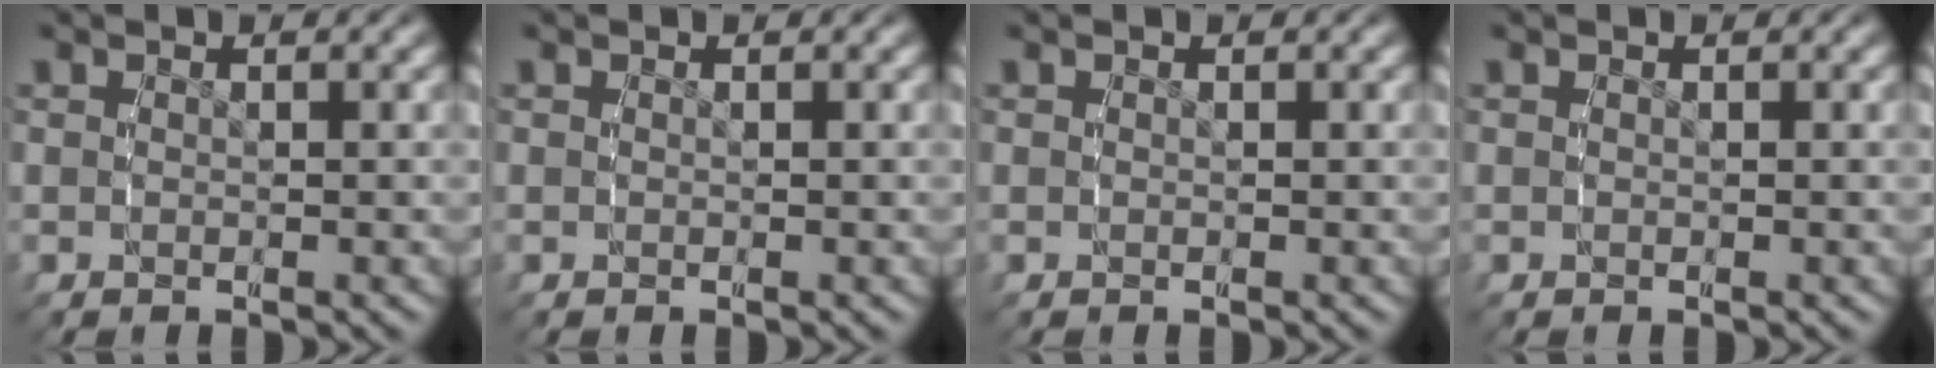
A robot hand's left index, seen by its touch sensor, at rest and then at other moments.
{"total": 0.0}
{"total": 0.0}
{"total": 0.0}